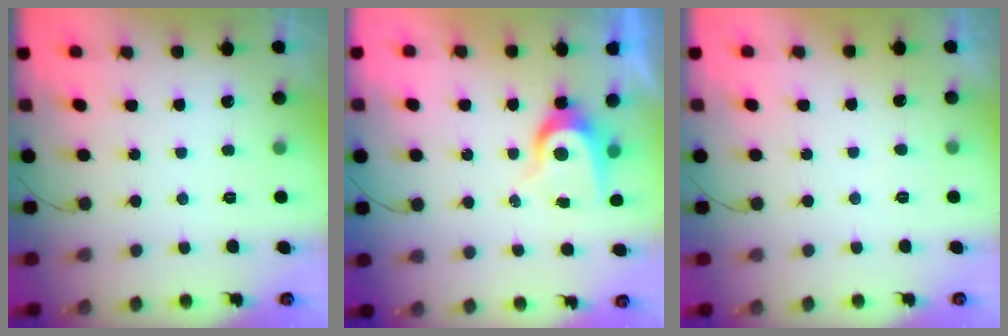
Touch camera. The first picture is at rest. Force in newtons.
{"total": 7.7, "press": 7.7, "slide": 0.3}
{"total": 3.4, "press": 3.3, "slide": 0.3}